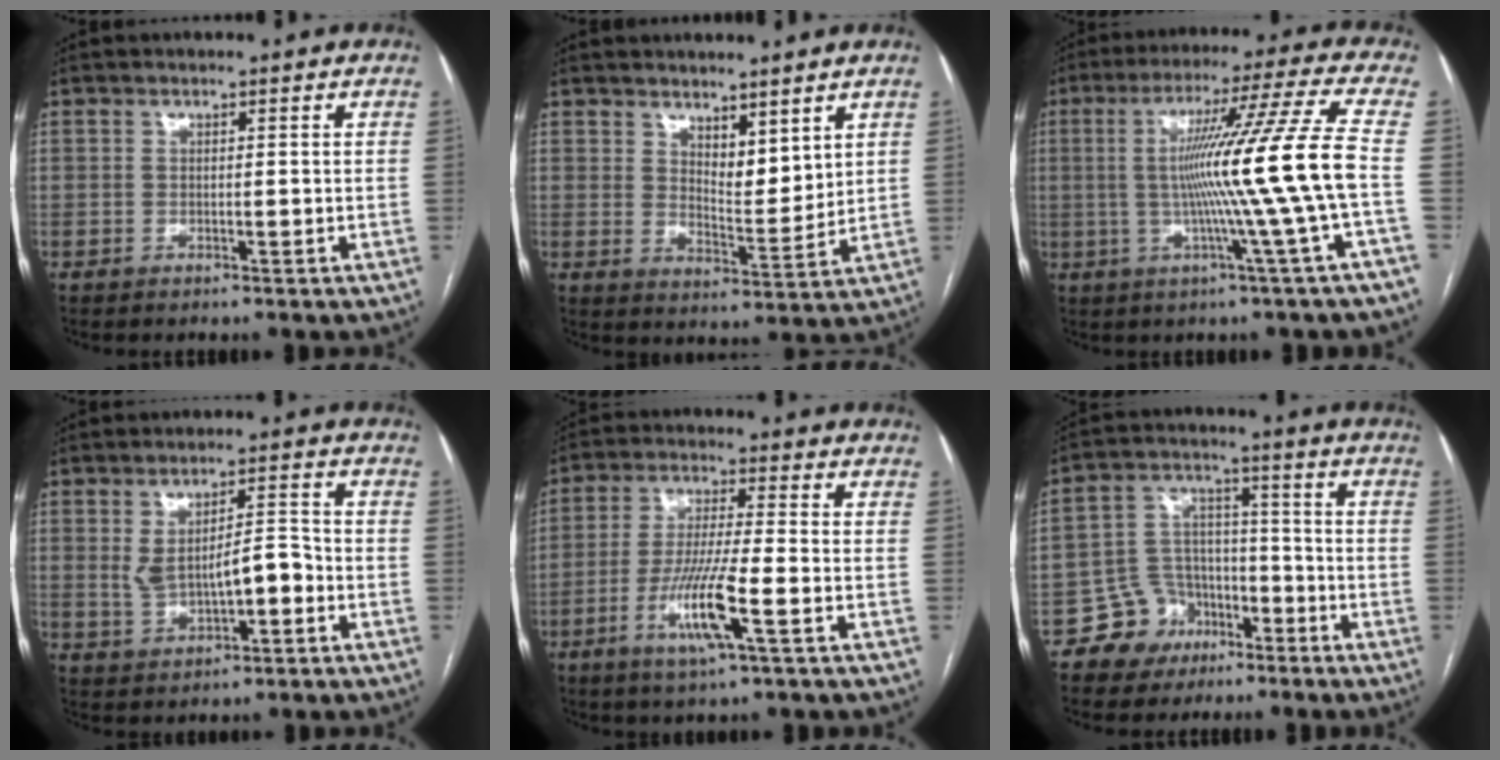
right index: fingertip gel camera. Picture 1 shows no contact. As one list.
[{"total": 5.8, "force": [4.1, 2.2, 3.5], "torque": [-0.058, -0.018, 0.078]}, {"total": 15.3, "force": [-1.6, -3.4, 14.8], "torque": [-0.235, -0.004, -0.030]}, {"total": 7.1, "force": [-0.9, 2.8, 6.5], "torque": [-0.115, 0.019, -0.002]}, {"total": 9.8, "force": [-3.8, 0.1, 9.0], "torque": [-0.178, -0.011, -0.074]}, {"total": 8.9, "force": [-5.1, 7.2, 1.4], "torque": [-0.022, 0.034, -0.079]}]